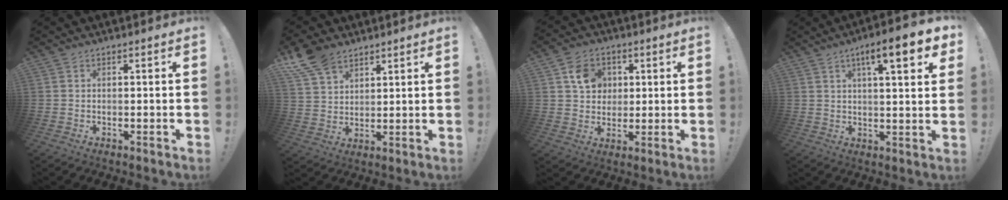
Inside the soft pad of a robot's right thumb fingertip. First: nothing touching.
{"total": 10.1, "force": [7.3, 5.8, 3.8], "torque": [-0.084, -0.035, 0.146]}
{"total": 9.0, "force": [3.3, 7.7, 3.3], "torque": [-0.042, -0.008, 0.065]}
{"total": 11.2, "force": [5.3, 2.2, 9.6], "torque": [-0.132, -0.022, 0.077]}